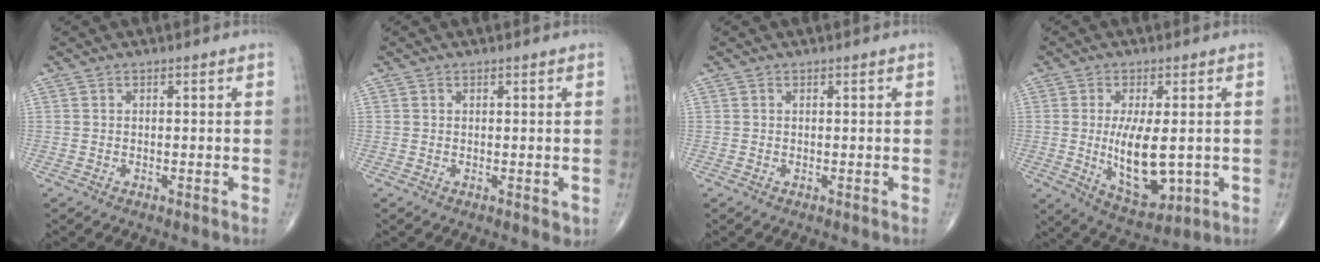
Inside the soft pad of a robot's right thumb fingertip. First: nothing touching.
{"total": 1.0, "force": [0.0, 0.6, 0.8], "torque": [-0.008, -0.003, 0.001]}
{"total": 0.0}
{"total": 12.1, "force": [-0.7, 5.3, 10.8], "torque": [-0.173, -0.022, 0.004]}